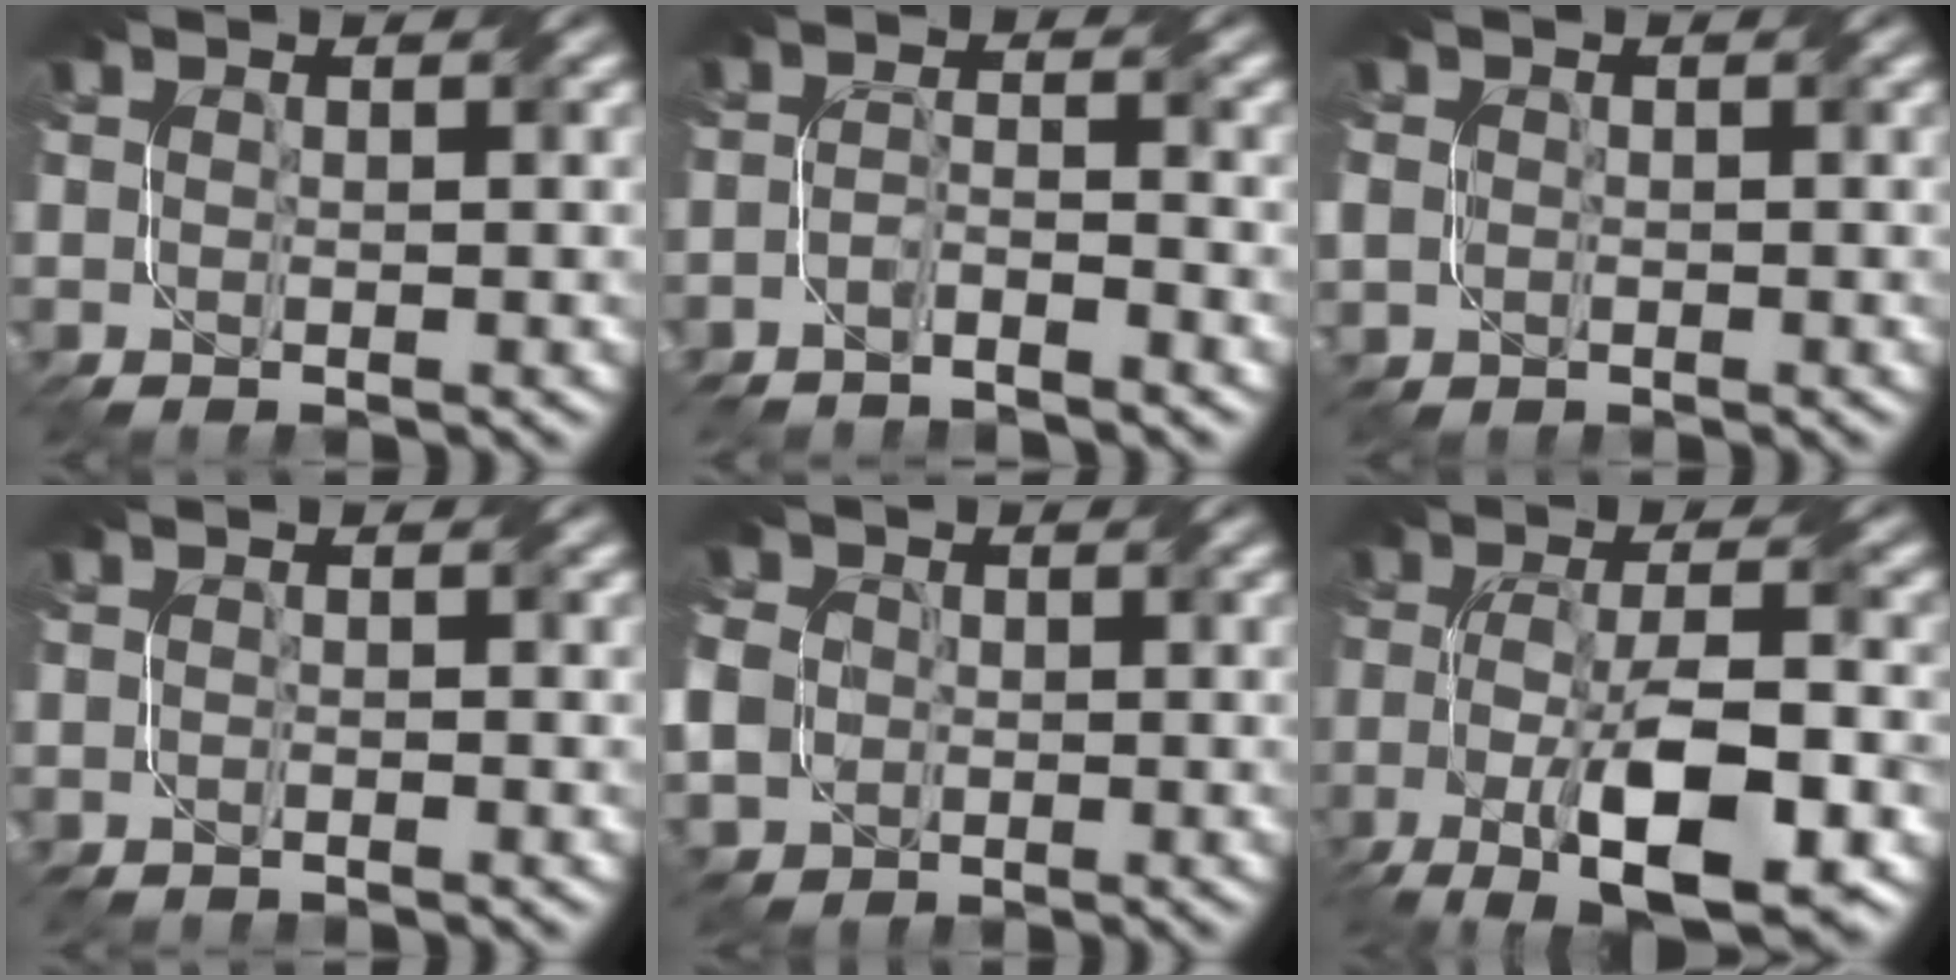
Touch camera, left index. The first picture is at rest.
{"total": 2.0, "force": [-1.9, 0.1, 0.5], "torque": [-0.013, 0.003, -0.040]}
{"total": 2.1, "force": [0.5, 2.0, 0.0], "torque": [-0.005, 0.007, 0.016]}
{"total": 0.8, "force": [-0.6, -0.2, -0.4], "torque": [0.011, 0.000, -0.012]}
{"total": 5.9, "force": [0.1, 5.5, 1.9], "torque": [-0.064, 0.013, -0.016]}
{"total": 9.5, "force": [-4.5, 3.3, 7.6], "torque": [-0.142, -0.002, -0.076]}